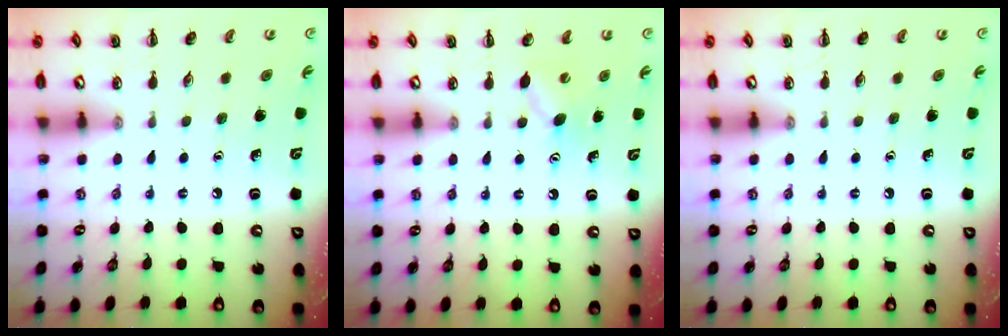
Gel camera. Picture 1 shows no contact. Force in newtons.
{"total": 5.2, "press": 5.1, "slide": 1.1}
{"total": 0.0}